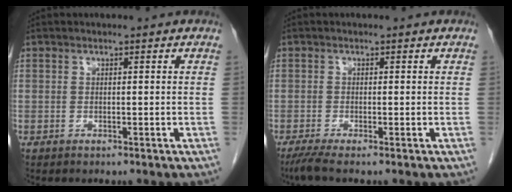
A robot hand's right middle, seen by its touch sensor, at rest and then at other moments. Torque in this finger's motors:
{"motor_torque": [0.38, -0.25, 0.02, 0.00]}